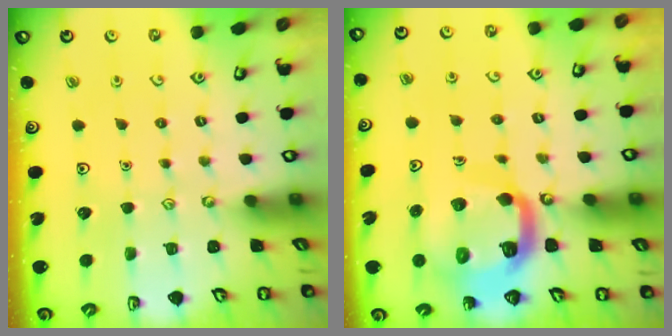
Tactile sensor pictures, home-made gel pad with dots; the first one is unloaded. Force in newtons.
{"total": 12.3, "press": 12.3, "slide": 1.1}